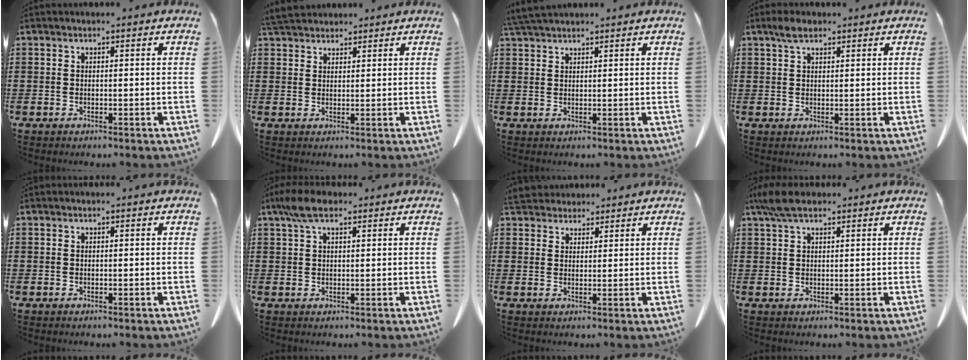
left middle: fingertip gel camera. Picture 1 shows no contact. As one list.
[{"total": 3.4, "force": [3.2, 0.9, 0.8], "torque": [-0.025, -0.004, 0.065]}, {"total": 2.9, "force": [2.6, 0.4, 1.1], "torque": [-0.030, -0.003, 0.052]}, {"total": 2.6, "force": [1.7, 1.0, 1.7], "torque": [-0.038, 0.003, 0.032]}, {"total": 0.0}, {"total": 4.4, "force": [2.4, 1.6, 3.3], "torque": [-0.072, 0.004, 0.045]}, {"total": 3.5, "force": [3.3, 1.1, 0.4], "torque": [-0.020, -0.005, 0.065]}, {"total": 4.3, "force": [2.8, 1.4, 2.8], "torque": [-0.064, 0.002, 0.054]}]